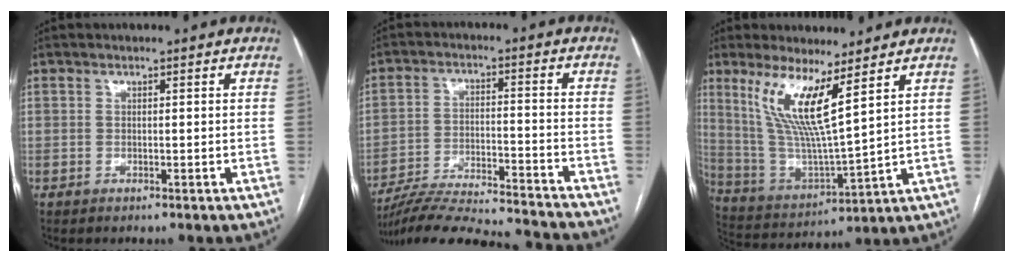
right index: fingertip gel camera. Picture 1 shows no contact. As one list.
[{"total": 19.9, "force": [-18.8, 0.4, 6.5], "torque": [-0.115, -0.022, -0.282]}, {"total": 11.9, "force": [6.2, 0.8, 10.2], "torque": [-0.216, -0.015, 0.129]}]